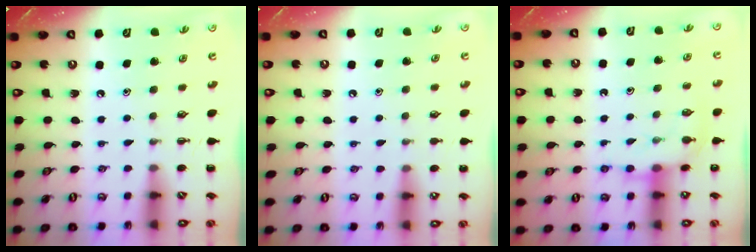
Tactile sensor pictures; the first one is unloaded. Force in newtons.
{"total": 6.2, "press": 5.9, "slide": 2.1}
{"total": 9.0, "press": 9.0, "slide": 0.9}